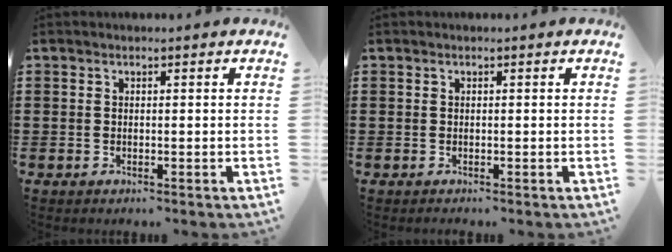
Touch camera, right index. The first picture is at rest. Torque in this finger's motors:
{"motor_torque": [-0.50, 1.40, -1.05, -0.16]}